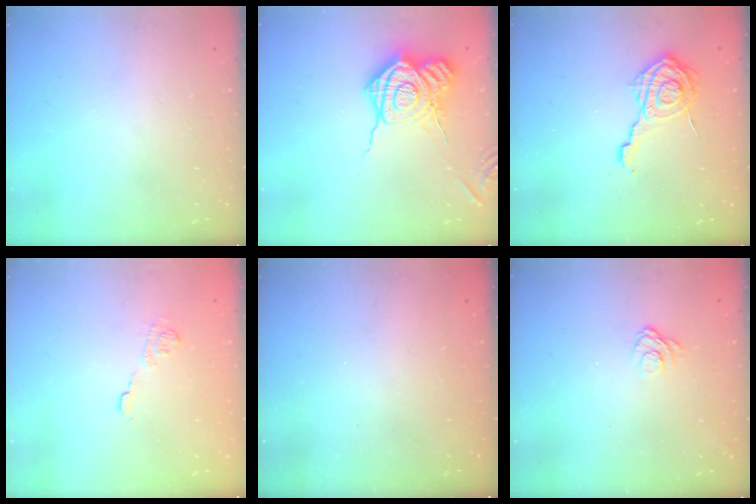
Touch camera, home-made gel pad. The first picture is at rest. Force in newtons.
{"total": 19.7, "press": 19.7, "slide": 1.0}
{"total": 12.8, "press": 12.8, "slide": 0.9}
{"total": 9.2, "press": 9.2, "slide": 0.8}
{"total": 2.3, "press": 2.2, "slide": 0.8}
{"total": 5.1, "press": 4.9, "slide": 1.3}